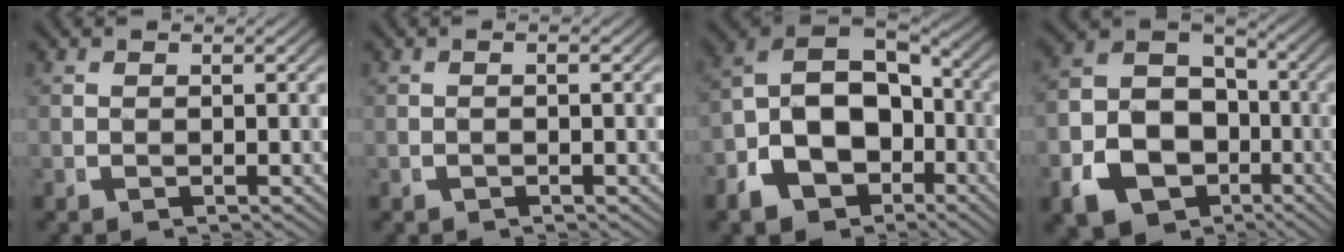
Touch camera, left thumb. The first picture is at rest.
{"total": 0.6, "force": [-0.4, 0.0, 0.5], "torque": [-0.012, 0.007, -0.008]}
{"total": 14.8, "force": [-2.1, 12.0, 8.4], "torque": [-0.188, -0.037, -0.032]}
{"total": 15.8, "force": [-3.7, 13.0, 8.2], "torque": [-0.181, -0.050, -0.055]}